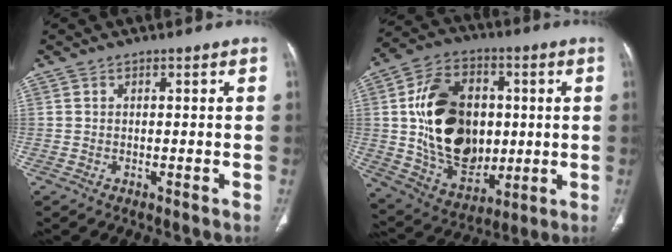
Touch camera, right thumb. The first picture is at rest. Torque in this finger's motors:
{"motor_torque": [2.16, 2.89, 2.00, 0.07, 0.23]}